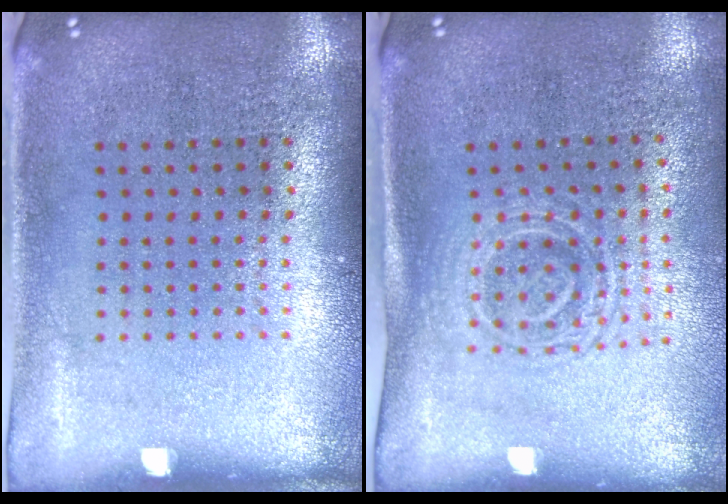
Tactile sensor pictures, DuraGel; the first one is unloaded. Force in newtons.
{"total": 1.7, "press": 1.3, "slide": 1.0}